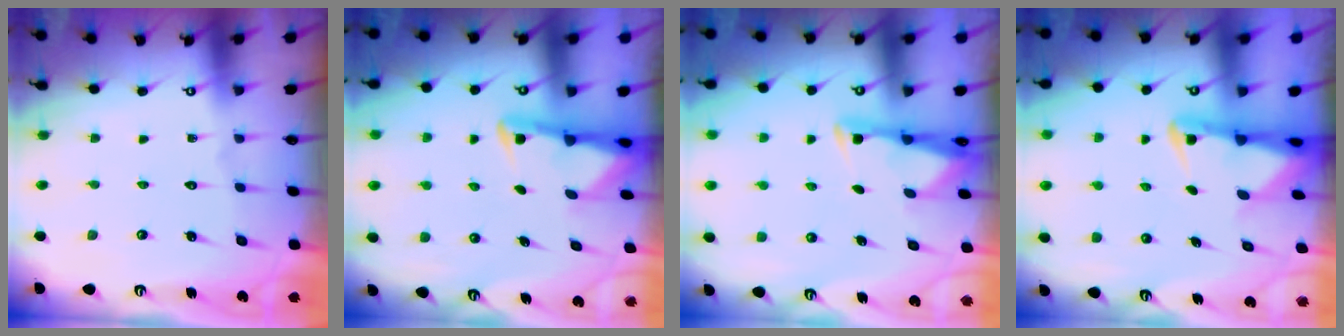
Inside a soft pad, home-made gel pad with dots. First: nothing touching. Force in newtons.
{"total": 2.8, "press": 2.7, "slide": 0.7}
{"total": 2.9, "press": 2.9, "slide": 0.4}
{"total": 2.8, "press": 2.8, "slide": 0.6}